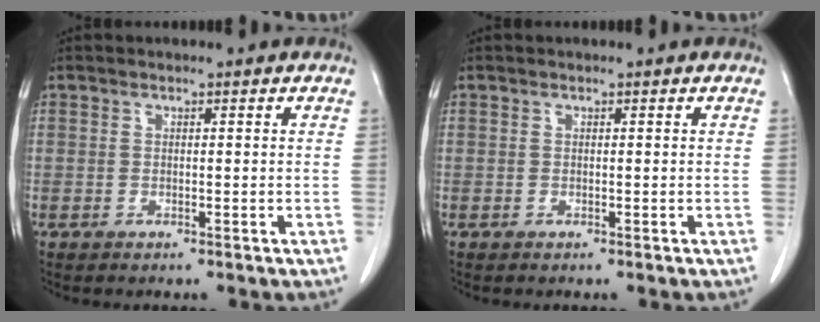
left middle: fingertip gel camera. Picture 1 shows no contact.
{"total": 0.0}